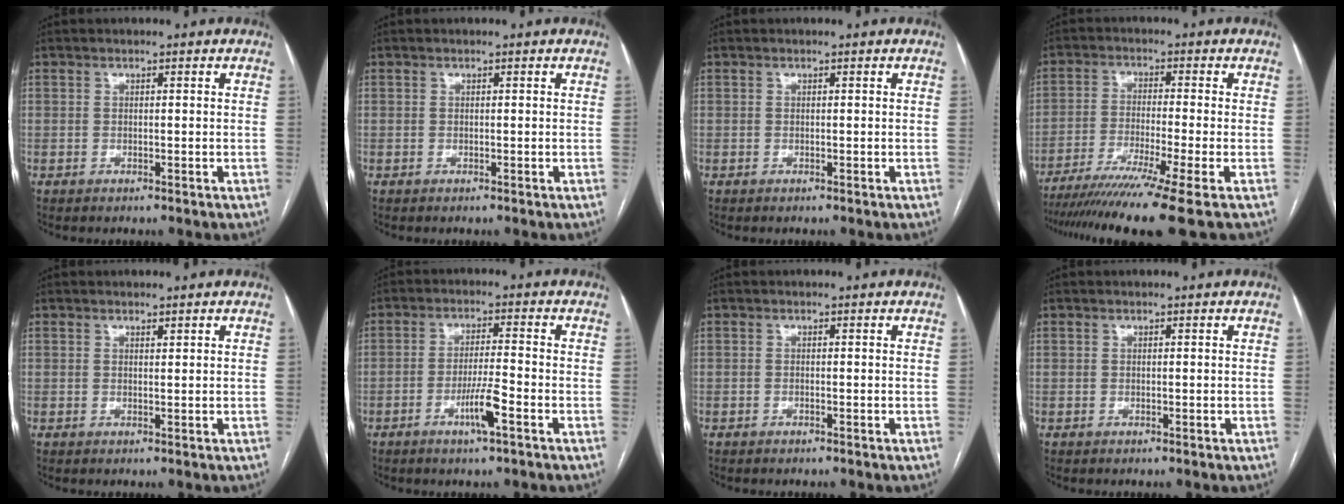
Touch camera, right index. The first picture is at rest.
{"total": 0.0}
{"total": 0.0}
{"total": 14.0, "force": [-10.6, -2.3, 8.8], "torque": [-0.145, -0.045, -0.170]}
{"total": 0.7, "force": [0.6, 0.1, 0.3], "torque": [-0.008, -0.004, 0.010]}
{"total": 5.4, "force": [-2.7, 0.0, 4.7], "torque": [-0.089, -0.007, -0.050]}
{"total": 0.0}
{"total": 0.0}